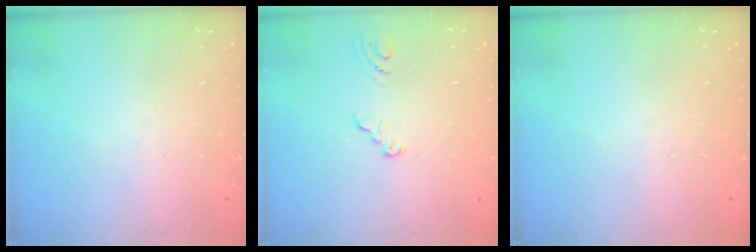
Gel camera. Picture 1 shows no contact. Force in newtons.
{"total": 4.8, "press": 2.2, "slide": 4.3}
{"total": 0.0}